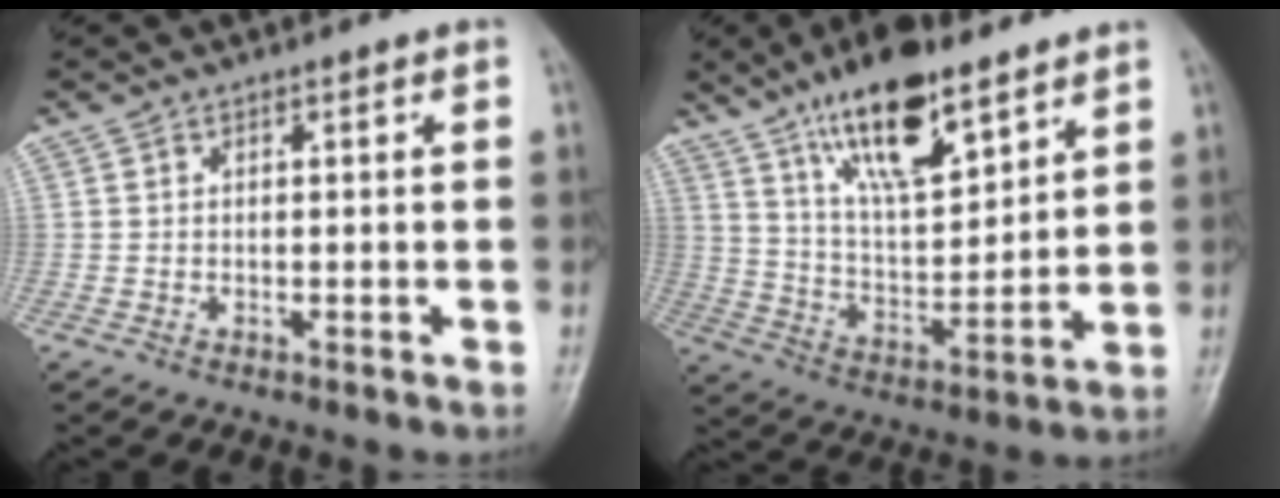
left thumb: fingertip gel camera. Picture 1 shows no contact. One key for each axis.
{"total": 17.5, "fx": 11.1, "fy": 6.4, "fz": 11.9, "tx": -0.175, "ty": -0.055, "tz": 0.206}